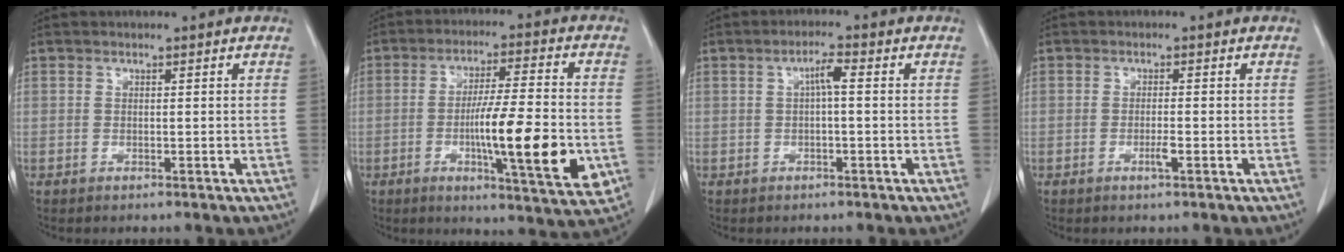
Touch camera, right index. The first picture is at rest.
{"total": 15.6, "force": [-3.4, 1.3, 15.2], "torque": [-0.235, -0.014, -0.051]}
{"total": 2.6, "force": [0.3, 0.3, 2.6], "torque": [-0.045, 0.006, 0.005]}
{"total": 1.7, "force": [-0.7, 0.0, 1.5], "torque": [-0.026, 0.000, -0.011]}